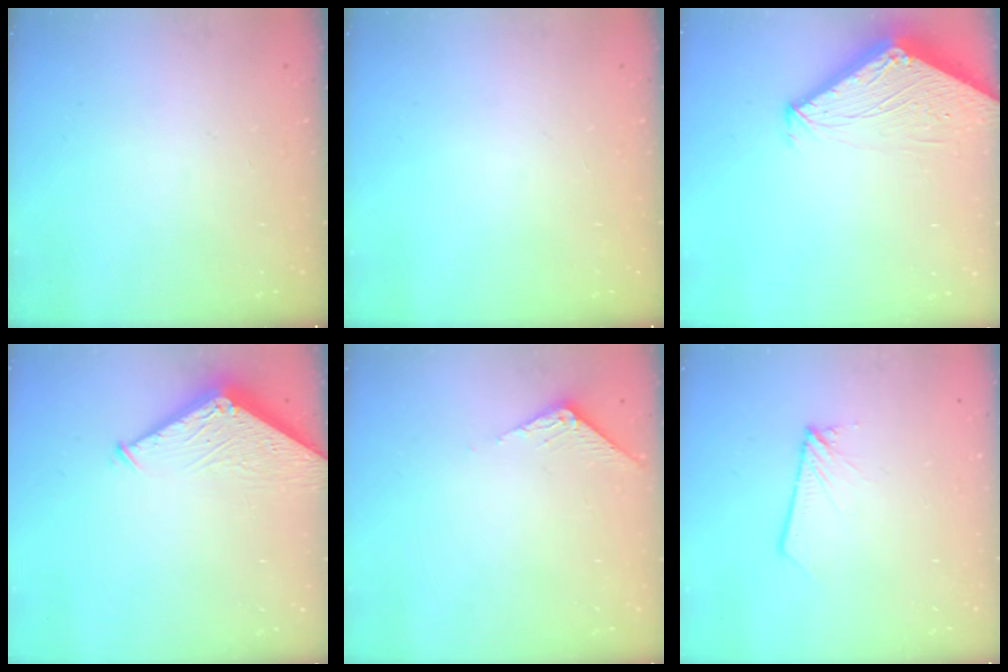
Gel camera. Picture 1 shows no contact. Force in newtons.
{"total": 0.0}
{"total": 3.8, "press": 3.8, "slide": 0.3}
{"total": 6.8, "press": 6.8, "slide": 0.5}
{"total": 3.2, "press": 3.2, "slide": 0.3}
{"total": 2.0, "press": 2.0, "slide": 0.2}